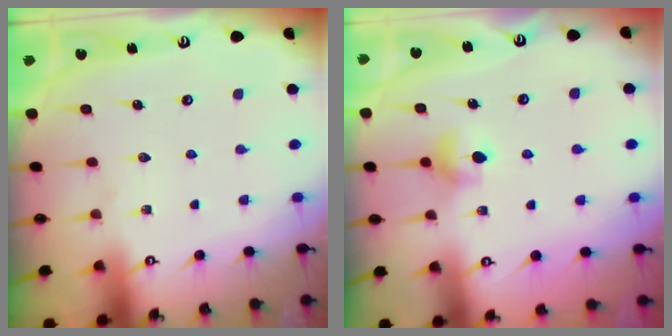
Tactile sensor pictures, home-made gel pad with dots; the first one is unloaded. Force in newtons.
{"total": 5.4, "press": 5.3, "slide": 0.9}